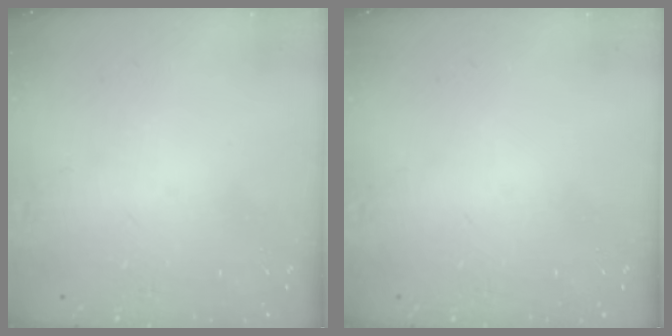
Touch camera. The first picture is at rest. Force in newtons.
{"total": 0.0}